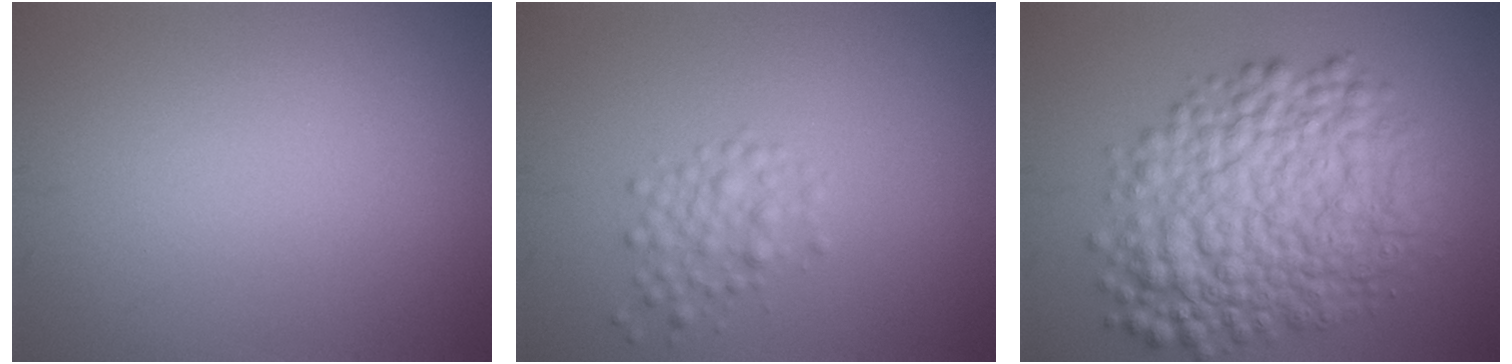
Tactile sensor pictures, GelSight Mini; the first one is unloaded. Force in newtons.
{"total": 1.9, "press": 1.9, "slide": 0.1}
{"total": 10.6, "press": 10.6, "slide": 0.1}